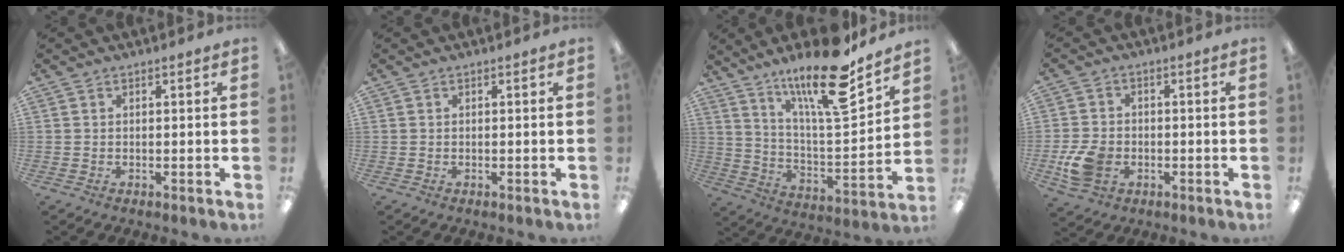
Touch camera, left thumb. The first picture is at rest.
{"total": 0.0}
{"total": 20.1, "force": [14.7, 4.8, 12.9], "torque": [-0.219, -0.092, 0.239]}
{"total": 7.7, "force": [-2.3, 5.7, 4.6], "torque": [-0.088, 0.009, -0.039]}